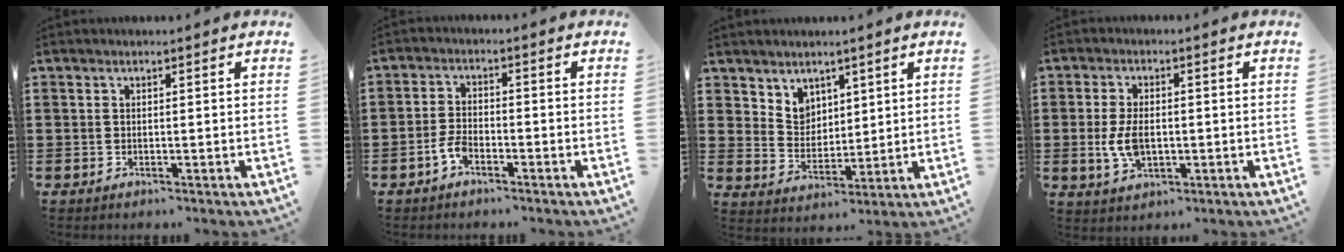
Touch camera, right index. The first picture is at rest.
{"total": 3.2, "force": [-1.9, 1.3, 2.2], "torque": [-0.056, -0.004, -0.039]}
{"total": 5.0, "force": [3.5, 3.5, 0.5], "torque": [-0.031, 0.001, 0.066]}
{"total": 5.4, "force": [-0.7, 2.8, 4.6], "torque": [-0.105, -0.005, -0.015]}